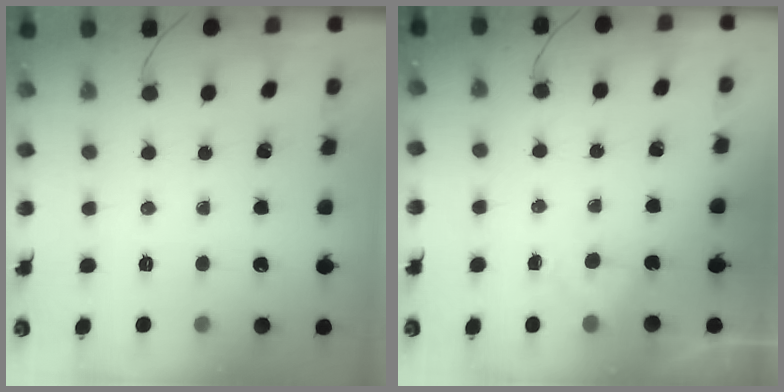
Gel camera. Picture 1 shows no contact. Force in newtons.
{"total": 4.4, "press": 4.2, "slide": 1.2}